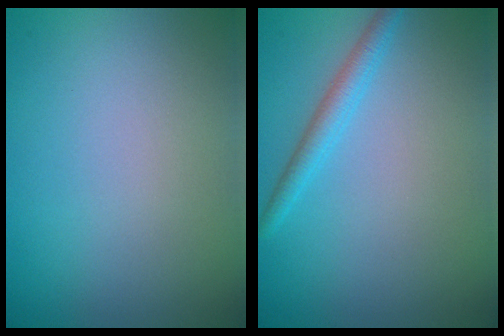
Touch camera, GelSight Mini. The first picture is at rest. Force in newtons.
{"total": 2.0, "press": 2.0, "slide": 0.0}